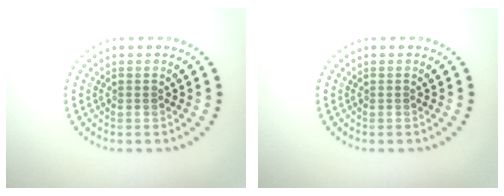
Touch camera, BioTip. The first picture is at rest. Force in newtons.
{"total": 0.0}